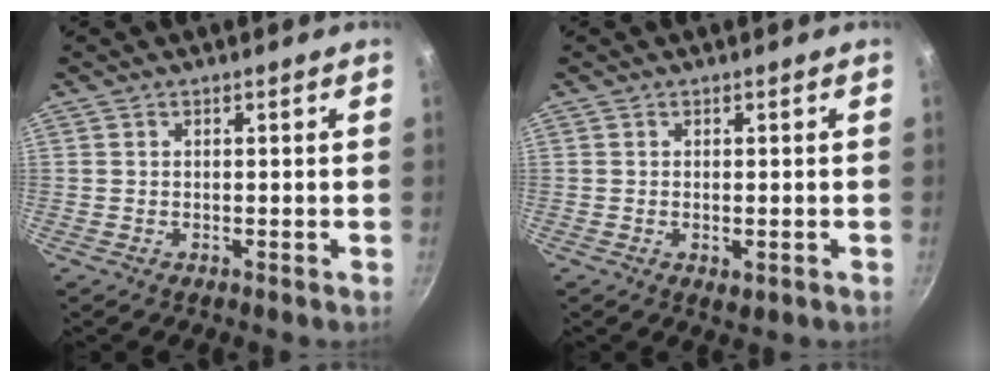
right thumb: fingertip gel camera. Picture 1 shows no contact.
{"total": 2.0, "force": [-0.5, 0.9, 1.8], "torque": [-0.028, -0.007, -0.005]}